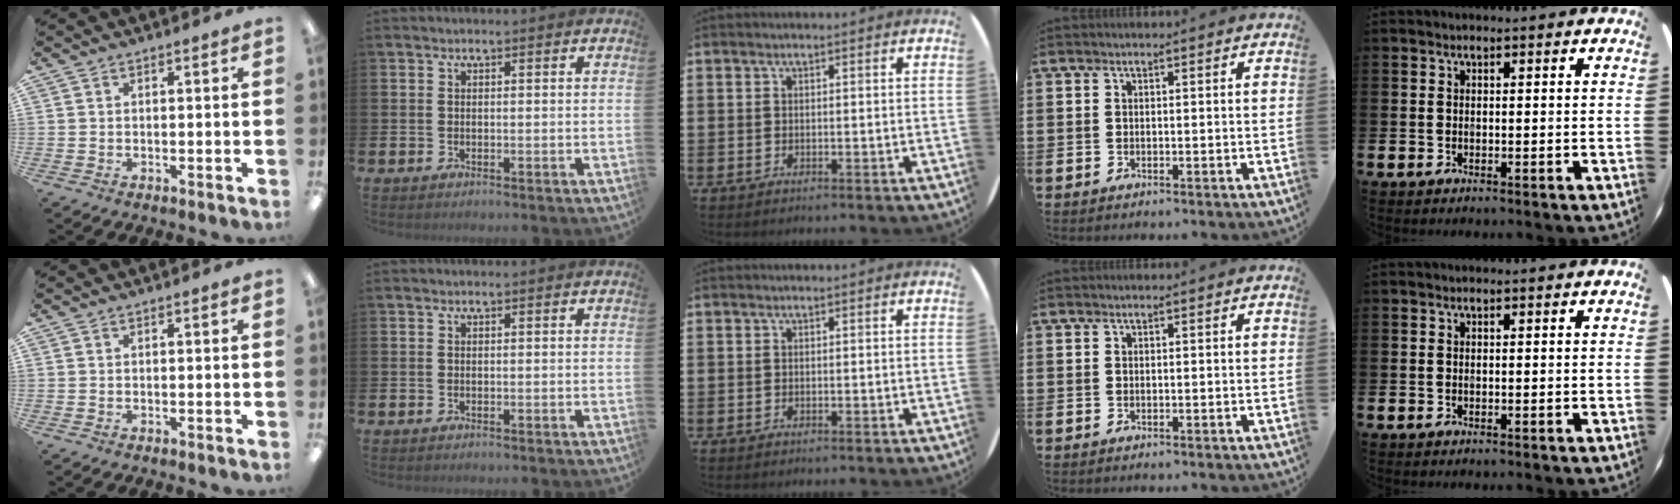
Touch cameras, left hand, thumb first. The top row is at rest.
{}